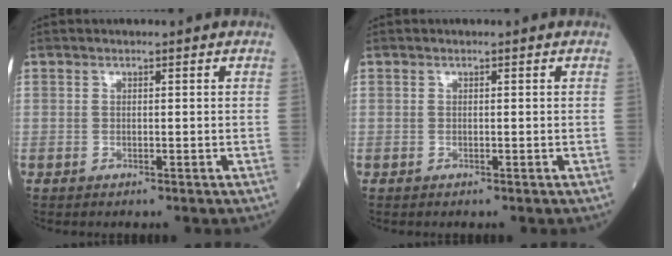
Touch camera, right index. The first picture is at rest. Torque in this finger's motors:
{"motor_torque": [0.02, 0.02, 0.00, -0.01]}